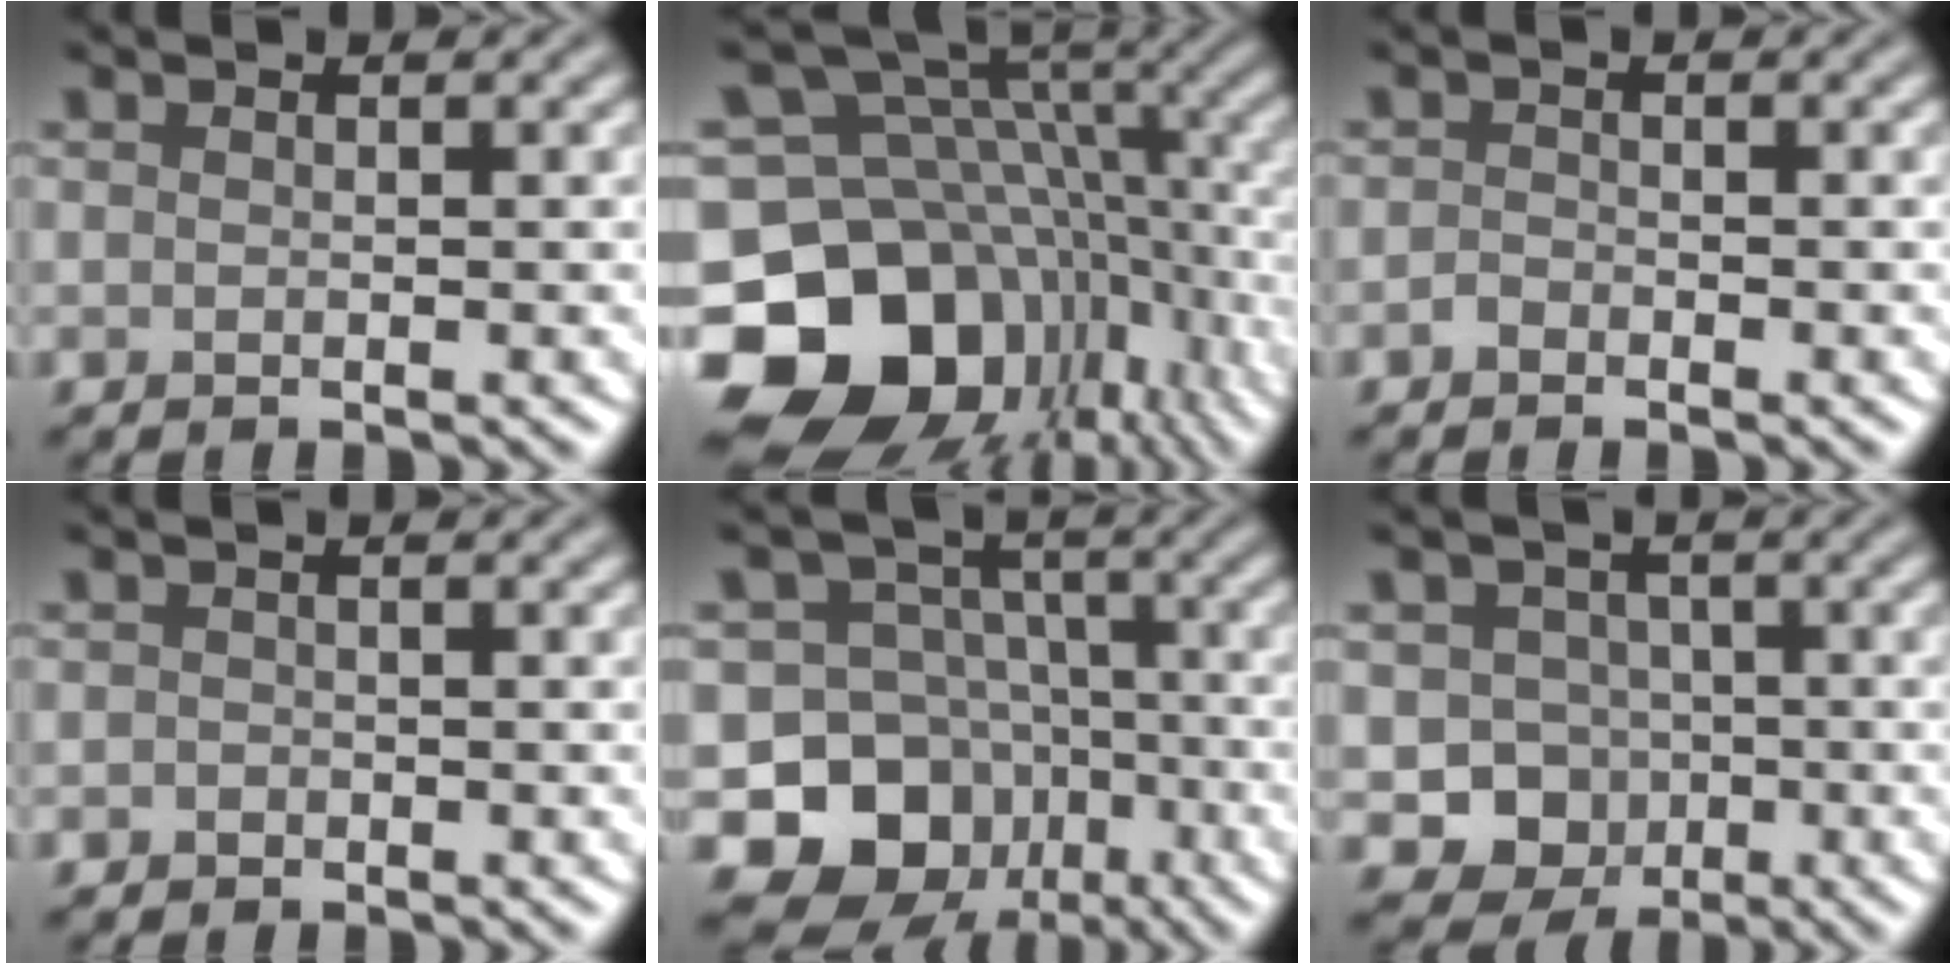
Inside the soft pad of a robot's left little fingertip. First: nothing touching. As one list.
[{"total": 16.3, "force": [-5.6, 12.1, 9.4], "torque": [-0.196, -0.017, -0.083]}, {"total": 0.7, "force": [-0.6, 0.4, 0.2], "torque": [-0.003, -0.001, -0.013]}, {"total": 0.6, "force": [-0.4, 0.5, 0.0], "torque": [0.003, -0.004, -0.007]}, {"total": 11.4, "force": [-5.3, 9.6, 3.3], "torque": [-0.056, 0.002, -0.113]}, {"total": 5.9, "force": [-1.7, 5.5, 1.5], "torque": [0.003, -0.004, -0.048]}]